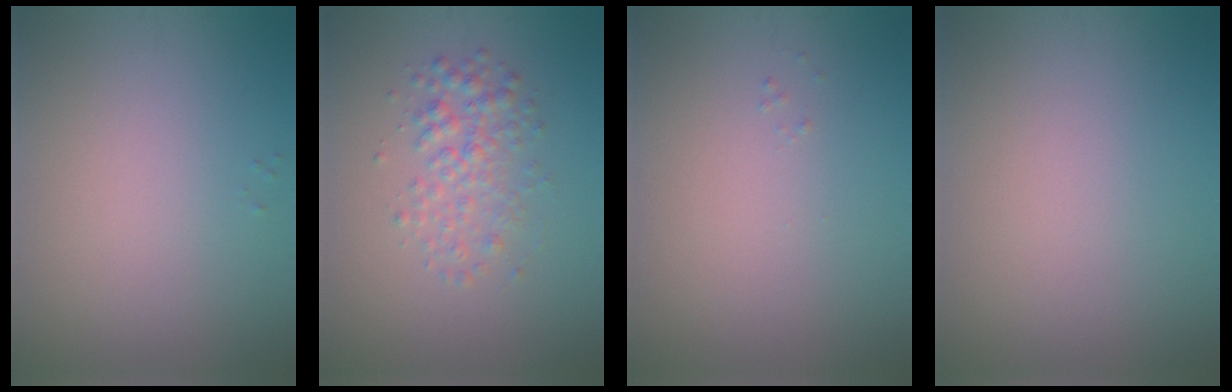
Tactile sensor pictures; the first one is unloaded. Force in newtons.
{"total": 2.7, "press": 2.7, "slide": 0.1}
{"total": 0.0}
{"total": 0.0}